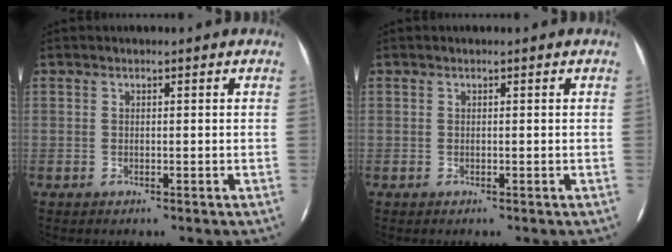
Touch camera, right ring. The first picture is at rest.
{"total": 0.0}